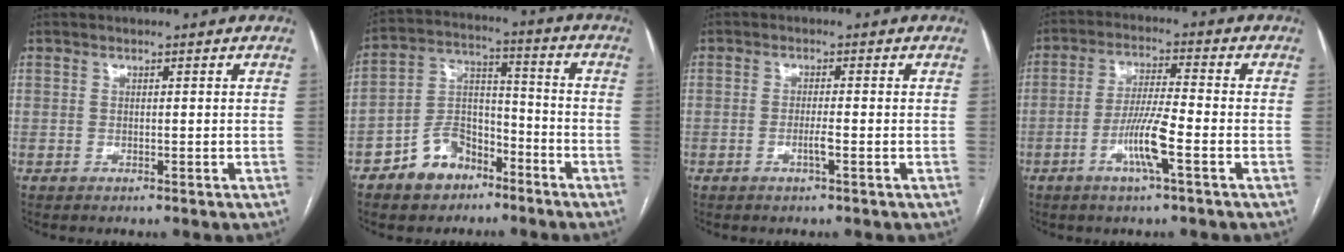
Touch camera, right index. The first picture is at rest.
{"total": 9.6, "force": [-6.0, 6.1, 4.3], "torque": [-0.087, 0.025, -0.103]}
{"total": 2.1, "force": [-0.8, -0.1, 1.9], "torque": [-0.037, -0.001, -0.015]}
{"total": 7.7, "force": [-3.0, 0.1, 7.1], "torque": [-0.136, -0.004, -0.058]}